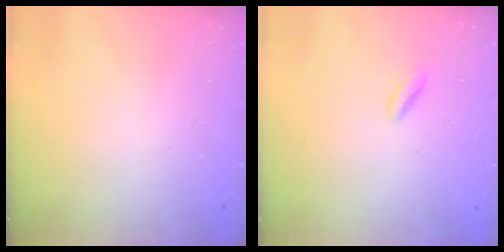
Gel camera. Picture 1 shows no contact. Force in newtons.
{"total": 2.9, "press": 2.7, "slide": 1.1}